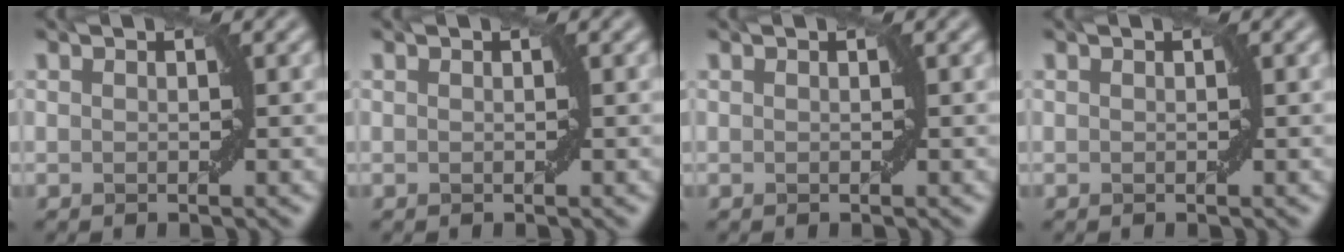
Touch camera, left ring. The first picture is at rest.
{"total": 0.0}
{"total": 0.0}
{"total": 0.0}